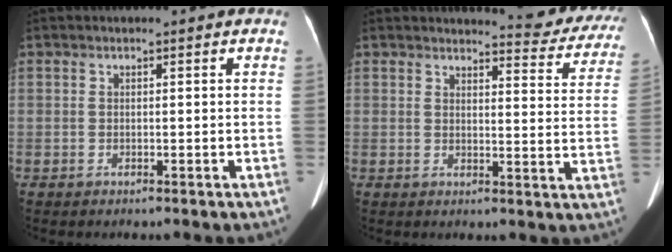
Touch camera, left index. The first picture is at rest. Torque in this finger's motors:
{"motor_torque": [0.96, -1.18, 0.06, 0.03]}